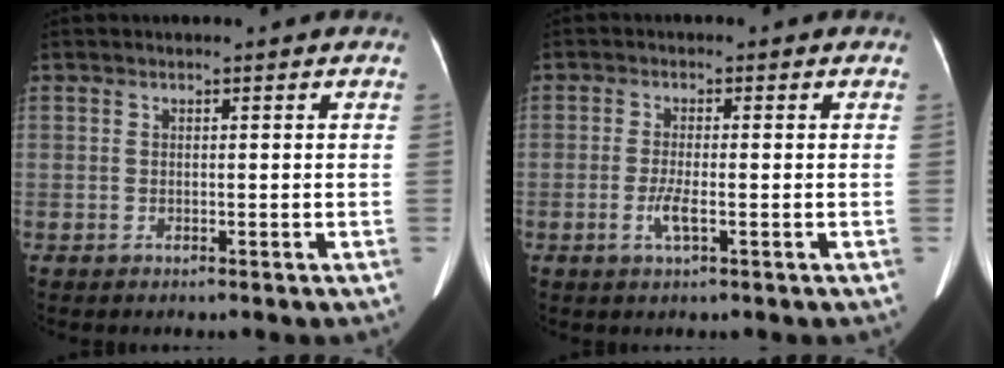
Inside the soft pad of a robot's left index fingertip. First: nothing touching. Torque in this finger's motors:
{"motor_torque": [0.19, 0.09, 0.09, 0.02]}